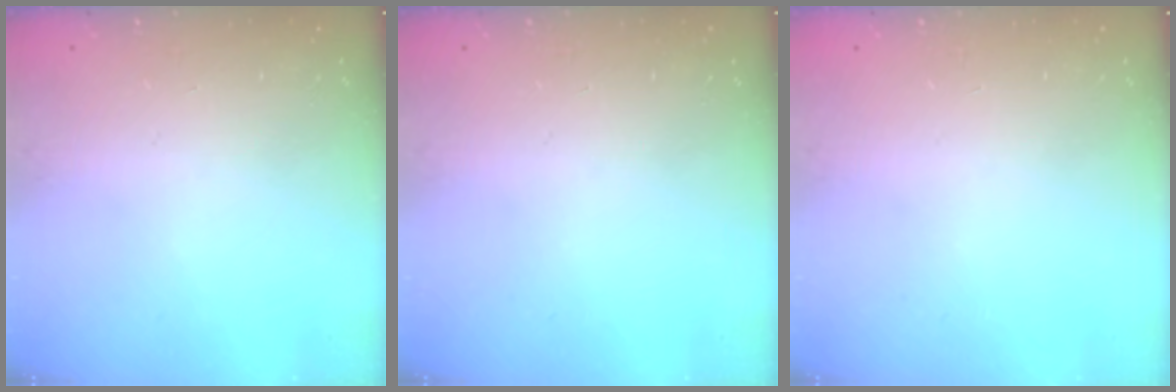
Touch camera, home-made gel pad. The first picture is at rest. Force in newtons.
{"total": 0.0}
{"total": 0.0}